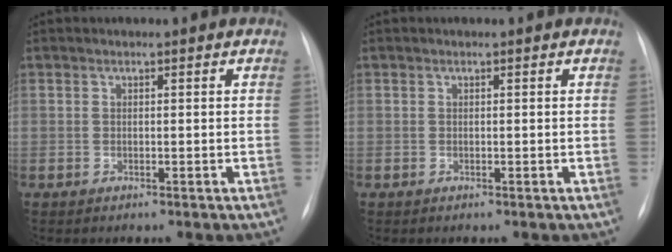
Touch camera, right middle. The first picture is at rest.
{"total": 0.0}